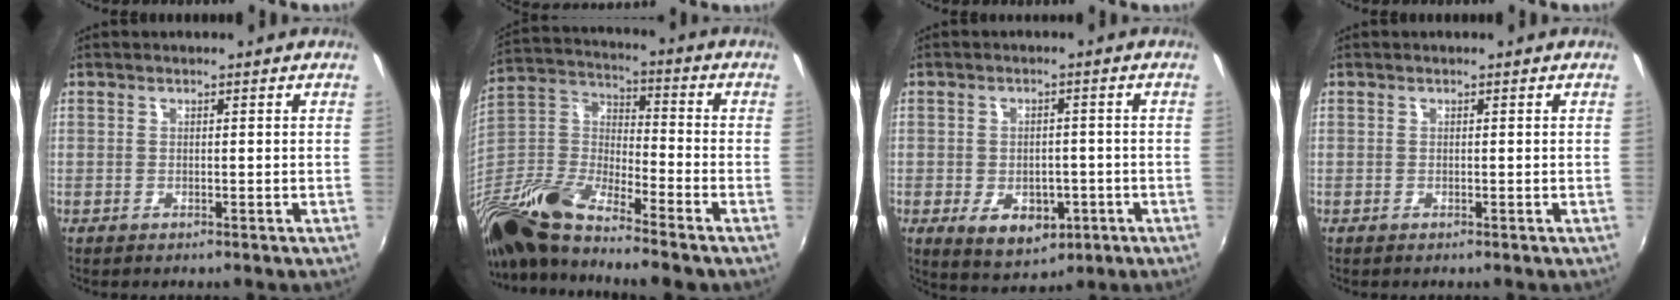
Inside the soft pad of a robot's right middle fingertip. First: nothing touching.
{"total": 20.2, "force": [-14.1, 4.9, 13.7], "torque": [-0.272, -0.032, -0.275]}
{"total": 8.7, "force": [-3.6, 5.6, 5.7], "torque": [-0.107, -0.011, -0.043]}
{"total": 0.0}